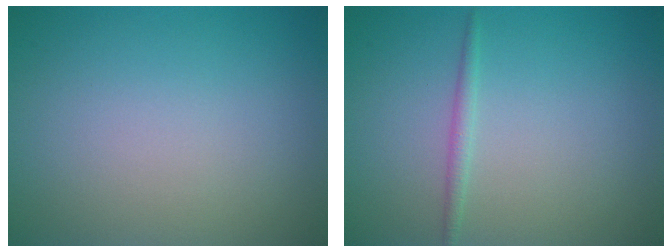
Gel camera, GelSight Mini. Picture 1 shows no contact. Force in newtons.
{"total": 1.0, "press": 1.0, "slide": 0.0}